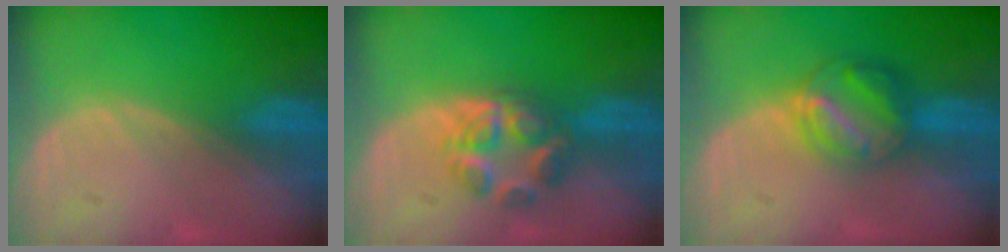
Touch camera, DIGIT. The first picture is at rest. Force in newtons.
{"total": 6.0, "press": 5.5, "slide": 2.2}
{"total": 6.3, "press": 5.6, "slide": 3.0}